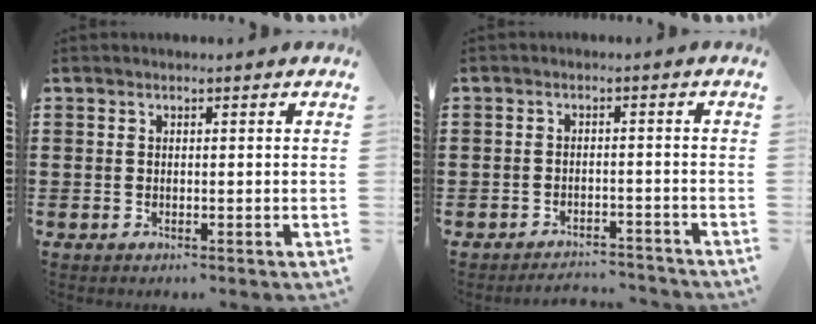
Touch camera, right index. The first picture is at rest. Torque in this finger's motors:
{"motor_torque": [-1.72, 0.42, -1.05, -0.21]}